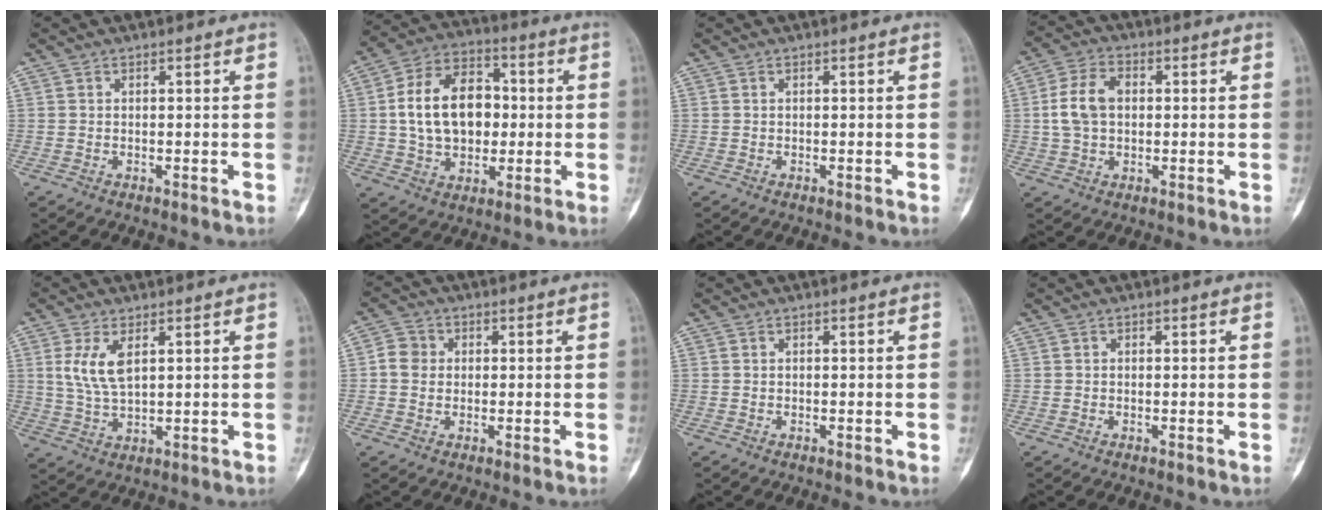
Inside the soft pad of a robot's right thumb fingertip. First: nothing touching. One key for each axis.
{"total": 16.5, "fx": 0.8, "fy": 11.4, "fz": 11.8, "tx": -0.170, "ty": 0.023, "tz": 0.014}
{"total": 0.0}
{"total": 8.4, "fx": 0.7, "fy": 5.8, "fz": 6.0, "tx": -0.110, "ty": 0.017, "tz": 0.011}
{"total": 7.0, "fx": 2.3, "fy": 3.5, "fz": 5.6, "tx": -0.109, "ty": -0.008, "tz": 0.055}
{"total": 4.3, "fx": 0.2, "fy": 3.9, "fz": 1.8, "tx": -0.019, "ty": 0.008, "tz": -0.003}
{"total": 0.0}
{"total": 0.0}